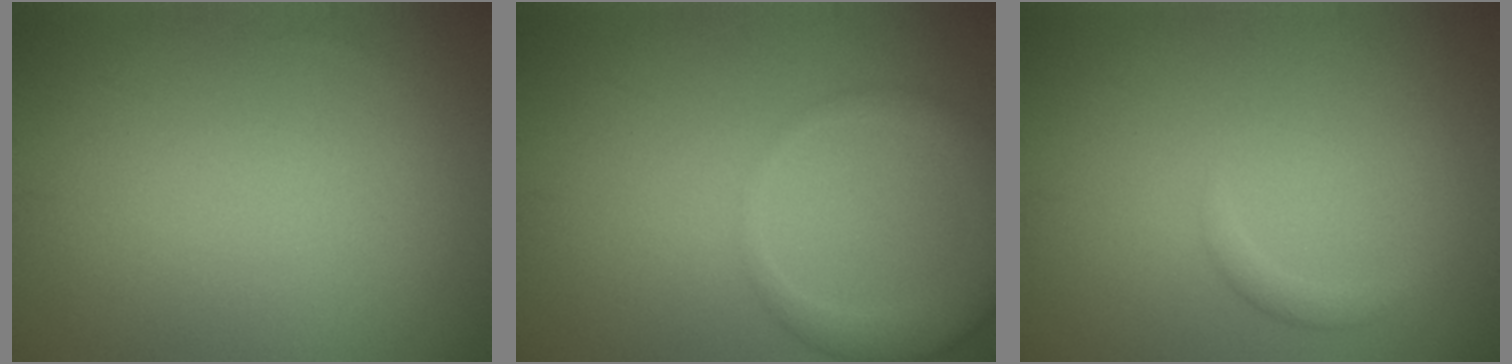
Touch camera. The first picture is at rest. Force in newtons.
{"total": 3.5, "press": 3.5, "slide": 0.2}
{"total": 1.0, "press": 1.0, "slide": 0.1}